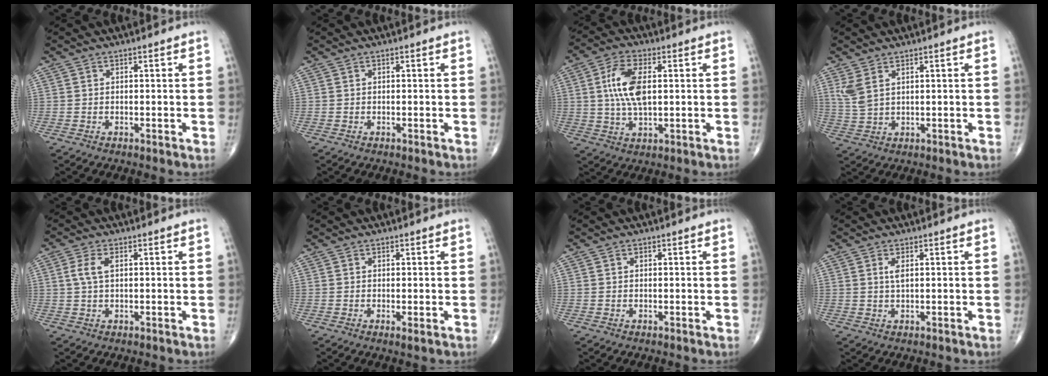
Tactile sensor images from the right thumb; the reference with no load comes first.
{"total": 0.0}
{"total": 9.6, "force": [1.4, 4.6, 8.3], "torque": [-0.165, 0.000, 0.026]}
{"total": 4.1, "force": [2.1, 1.7, 3.1], "torque": [-0.073, -0.004, 0.054]}
{"total": 3.2, "force": [0.7, 1.4, 2.8], "torque": [-0.071, 0.009, 0.015]}
{"total": 0.9, "force": [-0.2, 0.1, 0.9], "torque": [-0.018, -0.004, -0.004]}
{"total": 0.0}
{"total": 1.5, "force": [0.5, 0.4, 1.4], "torque": [-0.030, -0.001, 0.011]}